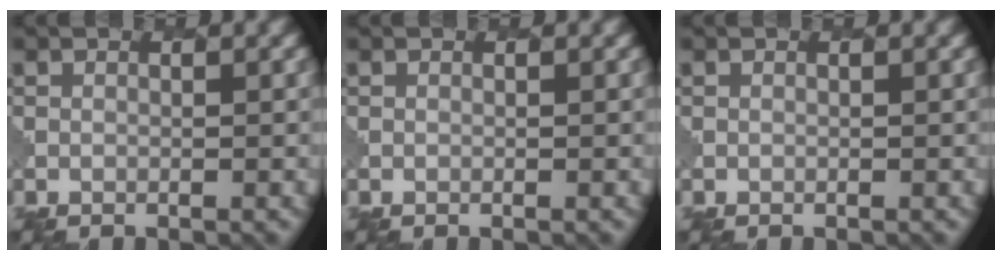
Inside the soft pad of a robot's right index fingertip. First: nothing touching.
{"total": 0.0}
{"total": 0.0}